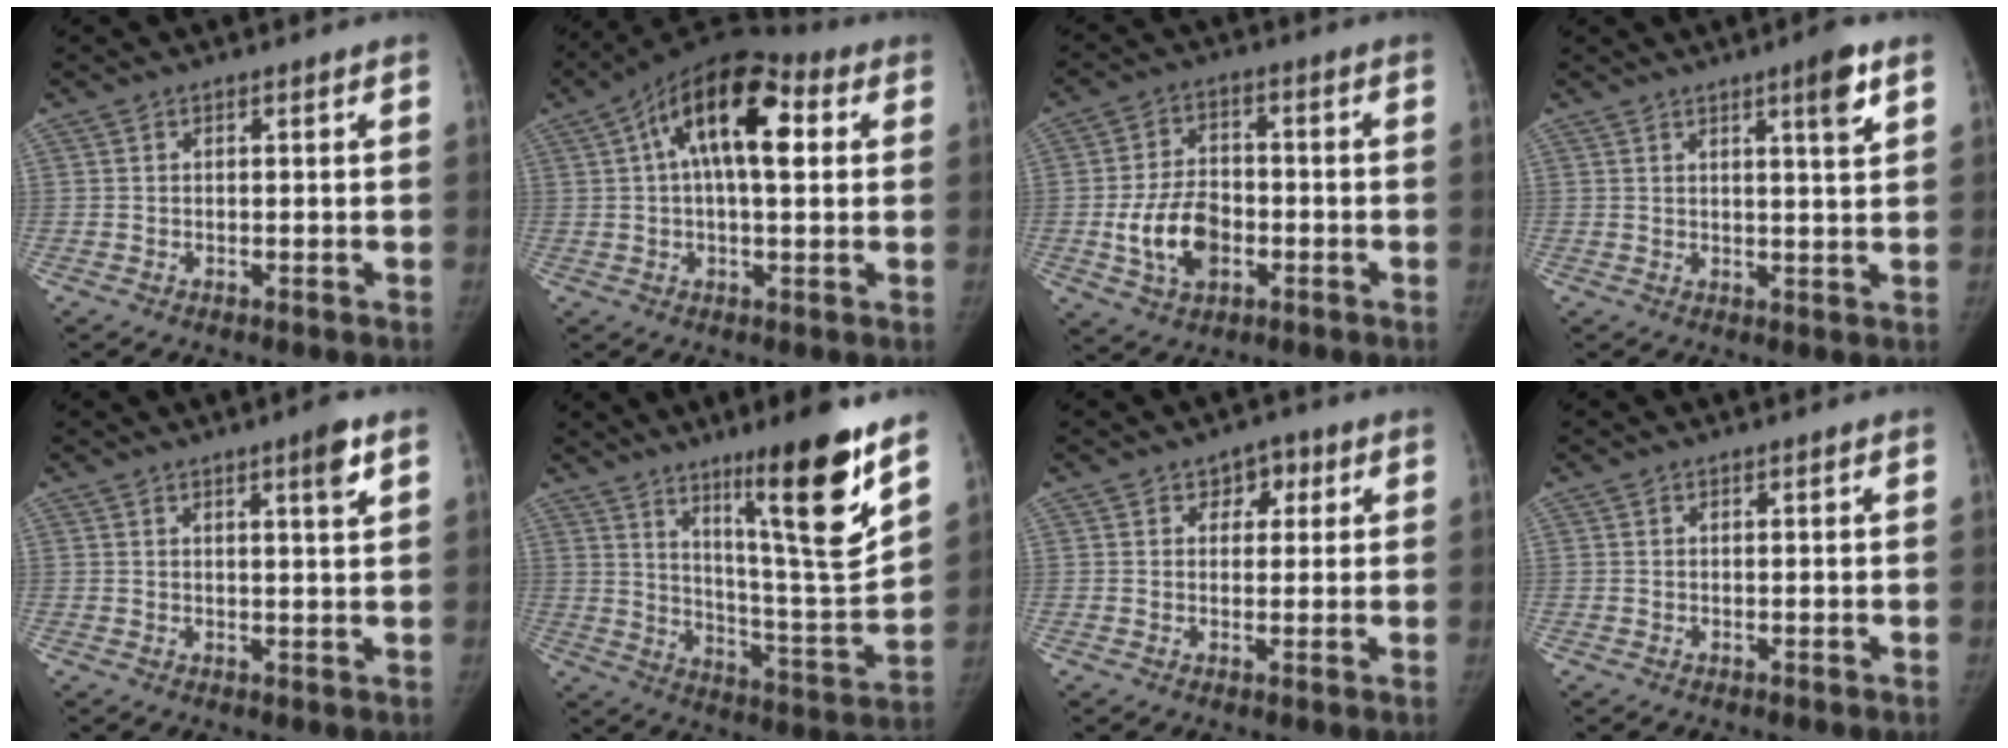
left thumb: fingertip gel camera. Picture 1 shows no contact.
{"total": 16.4, "force": [4.3, 7.6, 13.9], "torque": [-0.212, 0.022, 0.057]}
{"total": 10.8, "force": [-2.8, 7.3, 7.5], "torque": [-0.125, 0.017, -0.046]}
{"total": 5.2, "force": [2.8, 0.4, 4.4], "torque": [-0.058, -0.017, 0.041]}
{"total": 3.9, "force": [2.2, 0.3, 3.2], "torque": [-0.044, -0.014, 0.033]}
{"total": 19.8, "force": [11.6, 1.8, 15.9], "torque": [-0.214, -0.076, 0.191]}
{"total": 4.1, "force": [1.7, 3.0, 2.2], "torque": [0.002, -0.002, 0.019]}
{"total": 0.0}